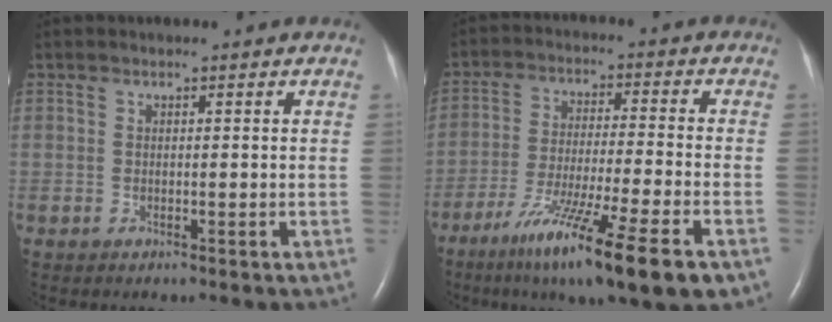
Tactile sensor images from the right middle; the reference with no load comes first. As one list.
[{"total": 16.6, "force": [-9.7, 0.3, 13.5], "torque": [-0.206, -0.049, -0.163]}]